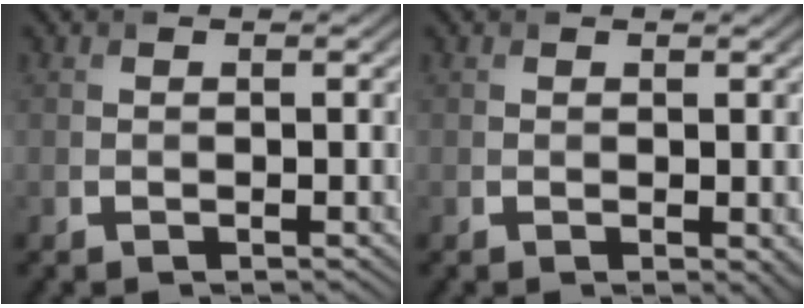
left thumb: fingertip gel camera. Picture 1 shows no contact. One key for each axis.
{"total": 0.5, "fx": -0.2, "fy": 0.2, "fz": 0.5, "tx": -0.004, "ty": -0.003, "tz": 0.004}